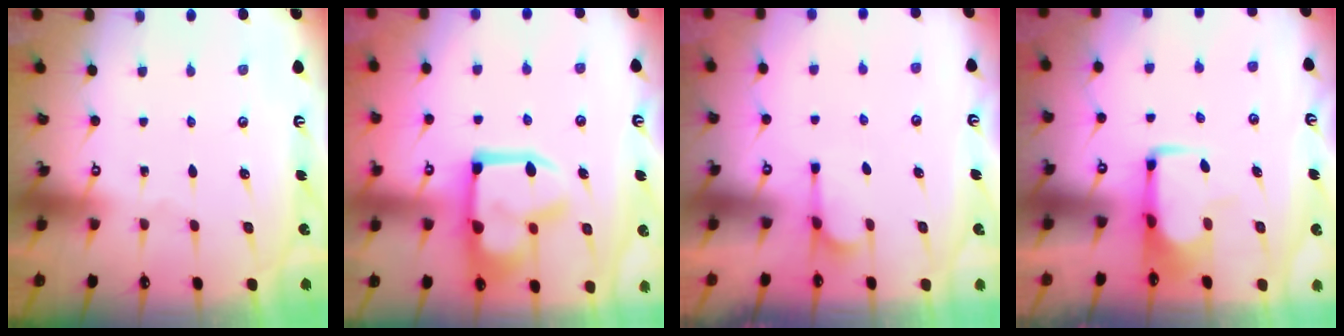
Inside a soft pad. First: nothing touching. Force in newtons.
{"total": 14.7, "press": 14.6, "slide": 1.8}
{"total": 1.7, "press": 1.3, "slide": 1.1}
{"total": 1.7, "press": 1.6, "slide": 0.5}